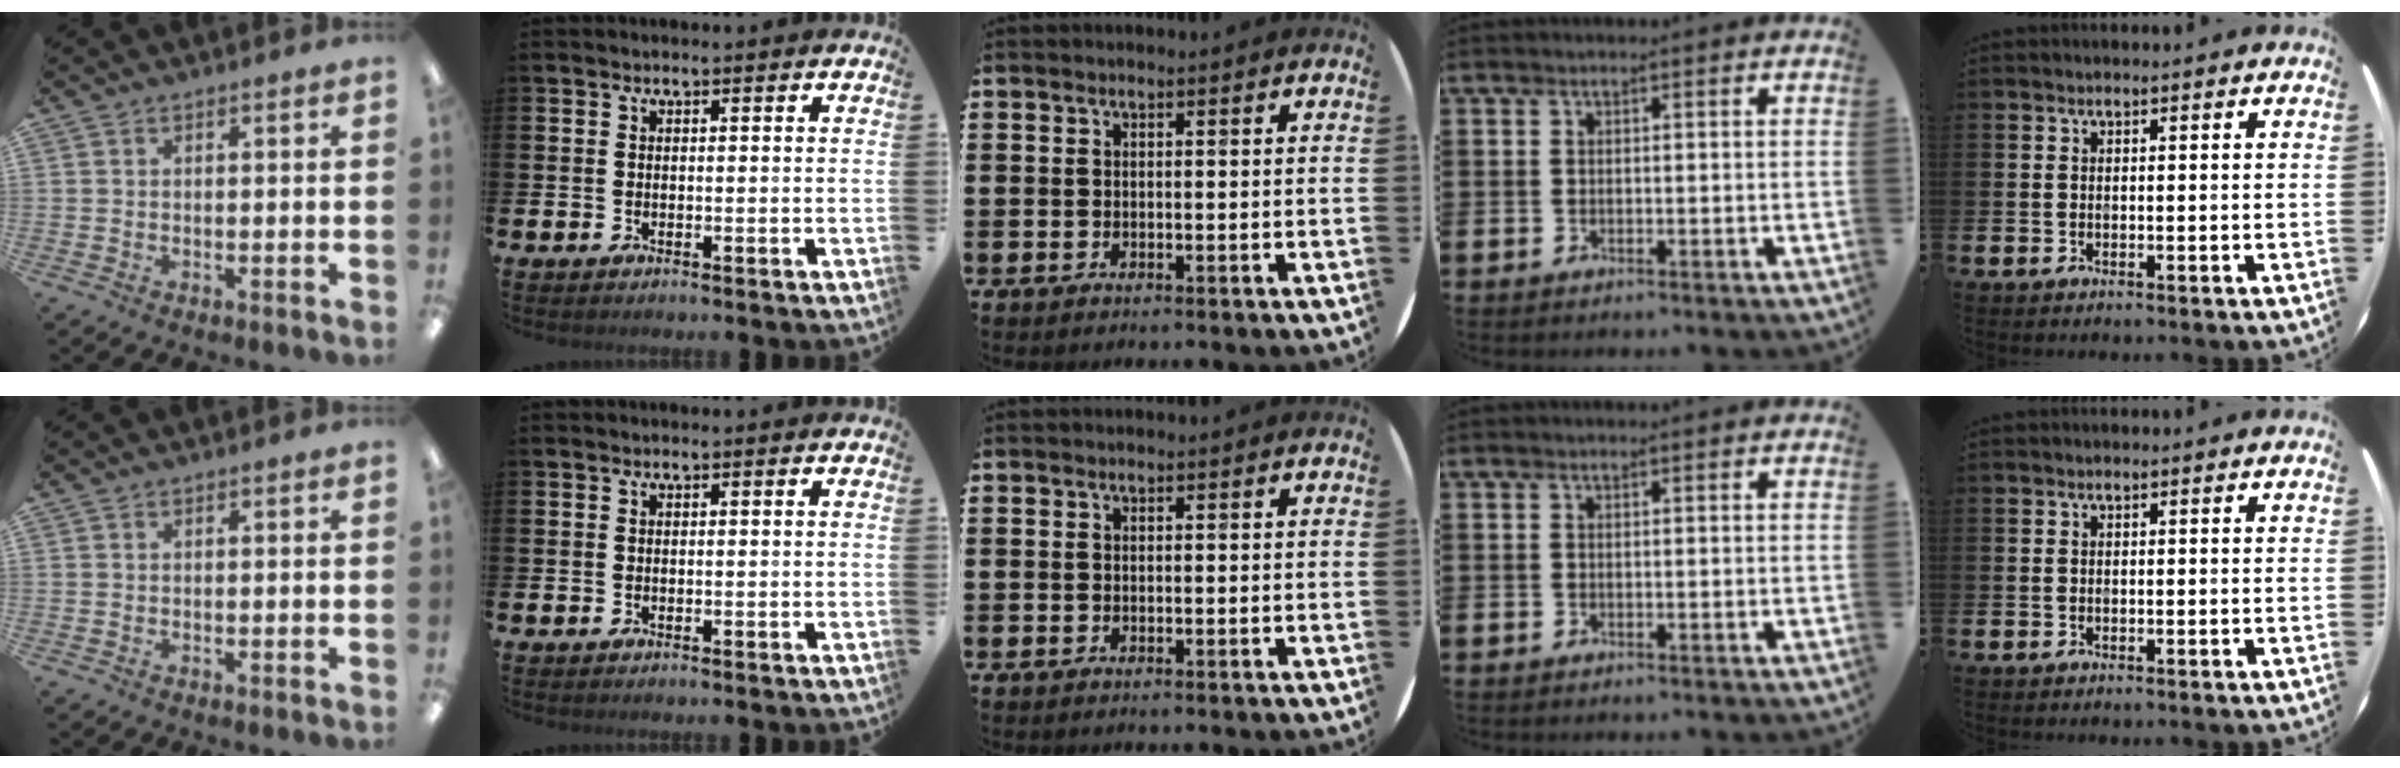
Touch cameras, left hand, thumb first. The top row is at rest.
{}